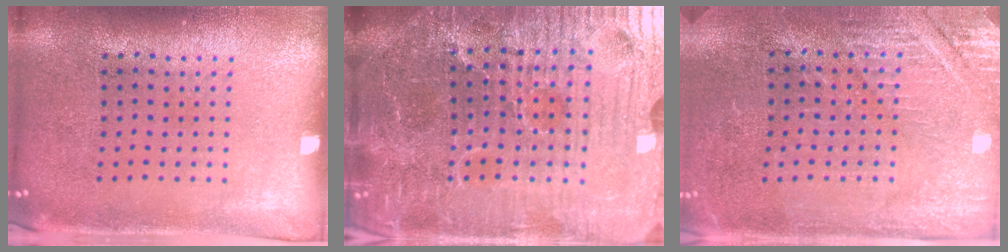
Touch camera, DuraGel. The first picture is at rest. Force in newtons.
{"total": 7.2, "press": 6.4, "slide": 3.2}
{"total": 2.9, "press": 2.9, "slide": 0.3}